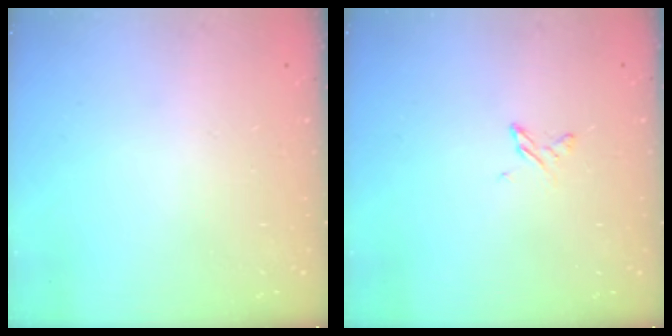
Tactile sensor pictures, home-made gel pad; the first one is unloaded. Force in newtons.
{"total": 3.0, "press": 2.9, "slide": 0.4}